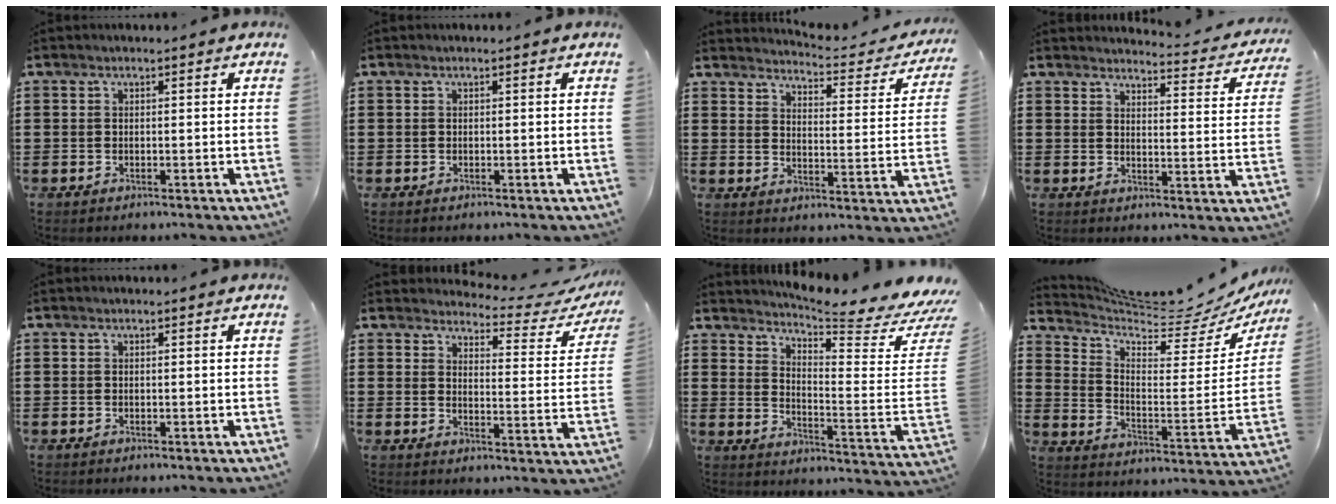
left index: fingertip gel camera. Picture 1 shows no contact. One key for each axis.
{"total": 0.0}
{"total": 3.4, "fx": 3.3, "fy": -0.2, "fz": 0.8, "tx": -0.030, "ty": -0.032, "tz": 0.048}
{"total": 3.4, "fx": 3.3, "fy": 0.0, "fz": 0.8, "tx": -0.016, "ty": -0.030, "tz": 0.050}
{"total": 0.0}
{"total": 3.7, "fx": 3.4, "fy": 0.5, "fz": 1.2, "tx": -0.030, "ty": -0.031, "tz": 0.050}
{"total": 6.1, "fx": 5.6, "fy": -0.8, "fz": 2.3, "tx": -0.059, "ty": -0.069, "tz": 0.090}
{"total": 5.9, "fx": 5.6, "fy": 1.0, "fz": 1.6, "tx": -0.057, "ty": -0.050, "tz": 0.090}